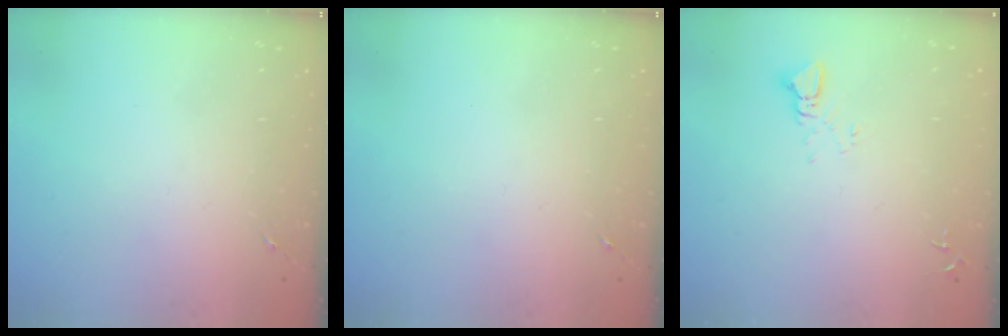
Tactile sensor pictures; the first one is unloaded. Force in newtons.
{"total": 0.0}
{"total": 2.5, "press": 2.5, "slide": 0.1}